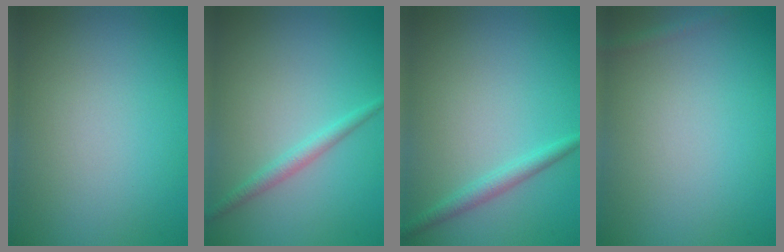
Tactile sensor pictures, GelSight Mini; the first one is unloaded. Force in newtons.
{"total": 1.7, "press": 1.7, "slide": 0.1}
{"total": 1.8, "press": 1.8, "slide": 0.0}
{"total": 0.7, "press": 0.7, "slide": 0.0}